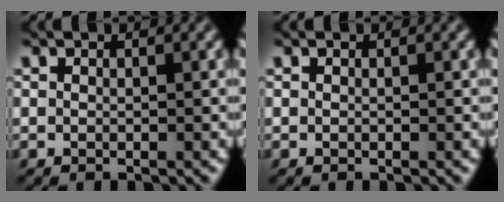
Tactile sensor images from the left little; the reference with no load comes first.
{"total": 0.0}